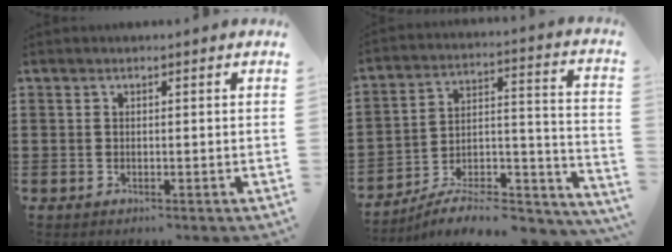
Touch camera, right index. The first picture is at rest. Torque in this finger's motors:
{"motor_torque": [1.22, 0.91, 0.38, 0.08]}